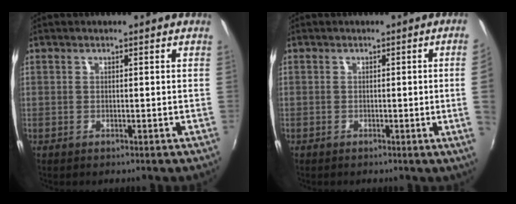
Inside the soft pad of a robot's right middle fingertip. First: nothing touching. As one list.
[{"total": 3.9, "force": [0.0, -1.9, 3.4], "torque": [-0.052, -0.010, 0.005]}]